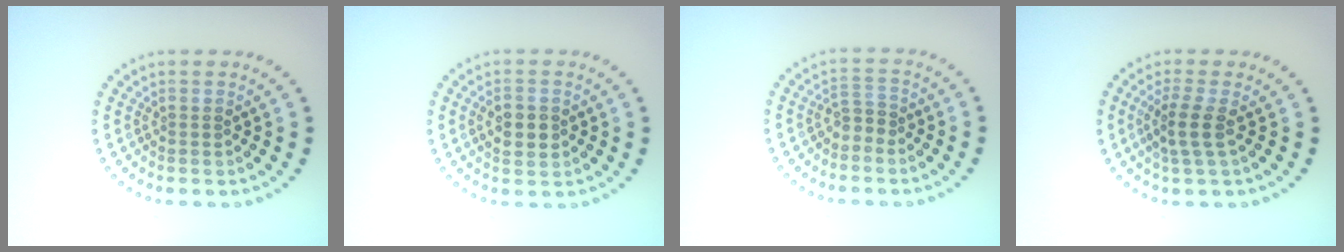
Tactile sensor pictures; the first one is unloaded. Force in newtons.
{"total": 2.7, "press": 2.7, "slide": 0.1}
{"total": 1.5, "press": 1.0, "slide": 1.1}
{"total": 2.4, "press": 1.9, "slide": 1.4}